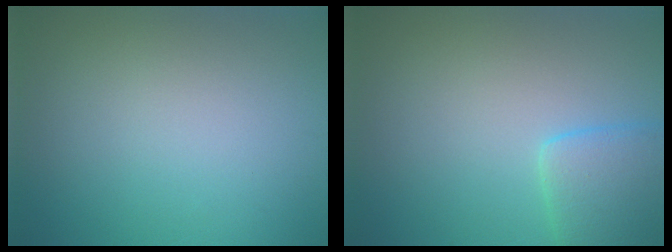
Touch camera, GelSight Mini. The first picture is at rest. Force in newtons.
{"total": 3.8, "press": 3.8, "slide": 0.2}